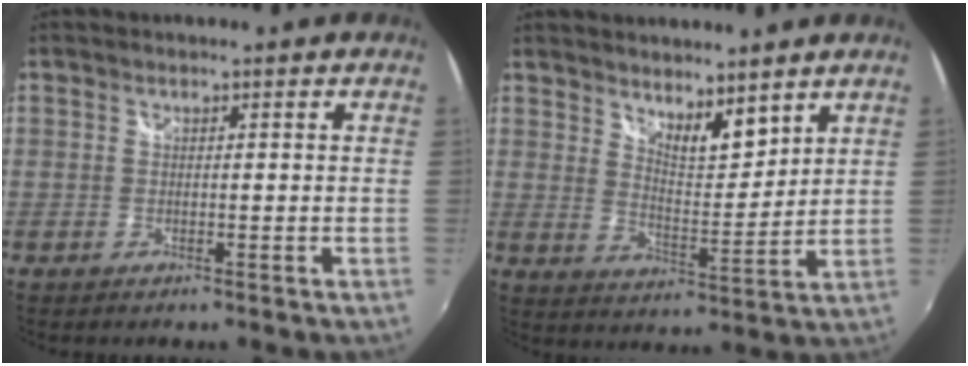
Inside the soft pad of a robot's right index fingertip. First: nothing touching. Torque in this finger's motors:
{"motor_torque": [-0.12, 0.15, 0.09, 0.01]}